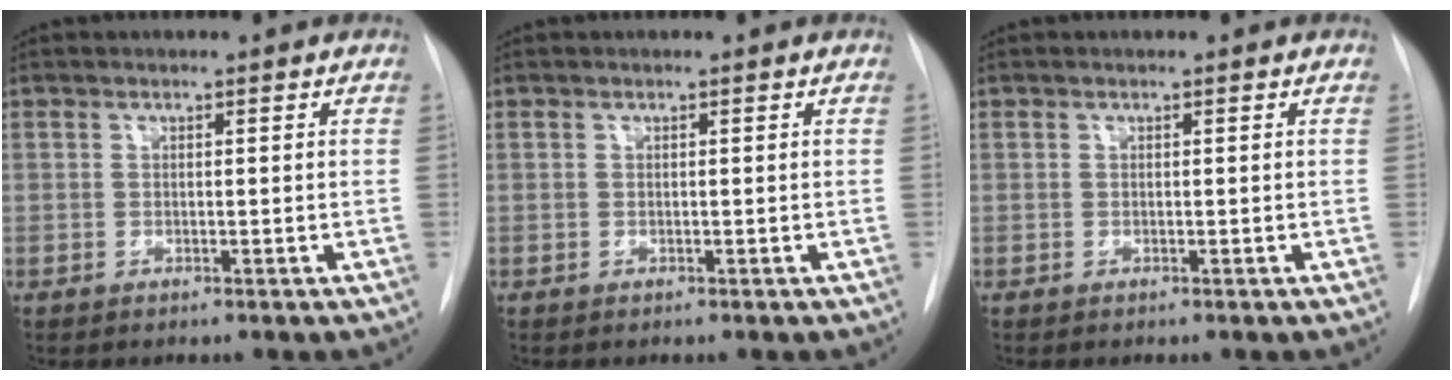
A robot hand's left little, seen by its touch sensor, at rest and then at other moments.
{"total": 0.0}
{"total": 0.0}